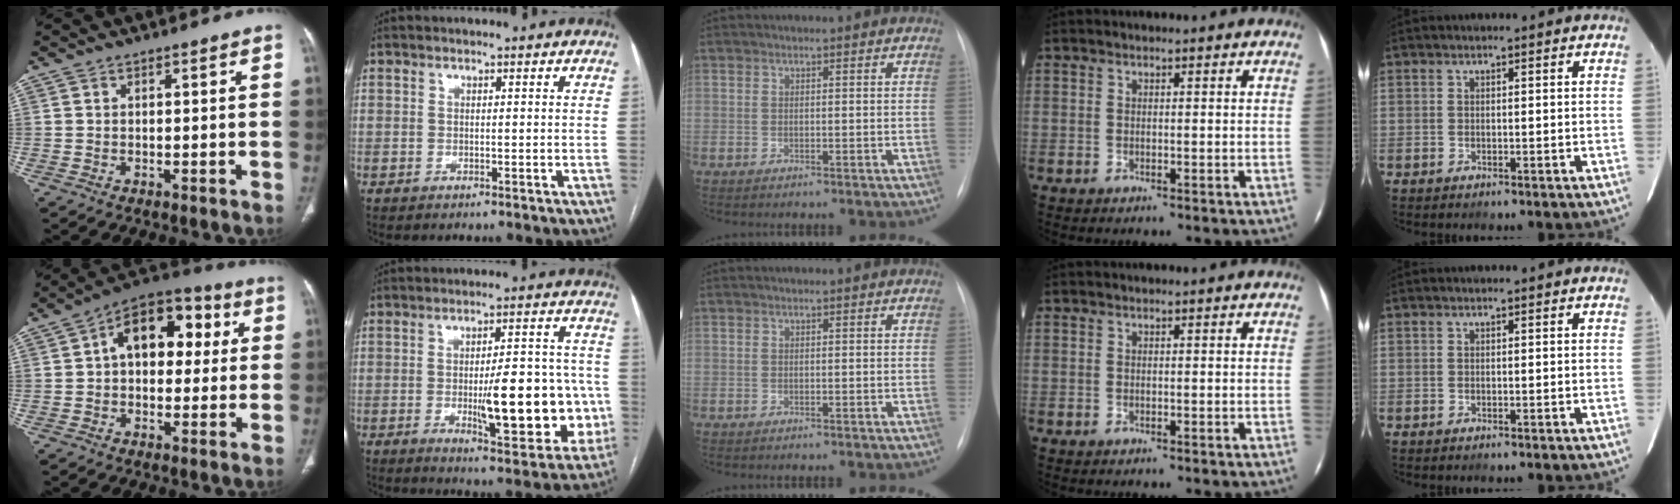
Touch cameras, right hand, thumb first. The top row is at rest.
{"thumb": {"total": 15.0, "force": [3.0, 9.5, 11.2], "torque": [-0.127, 0.028, 0.037]}, "index": {"total": 15.4, "force": [-2.8, 4.2, 14.6], "torque": [-0.192, 0.011, -0.028]}}